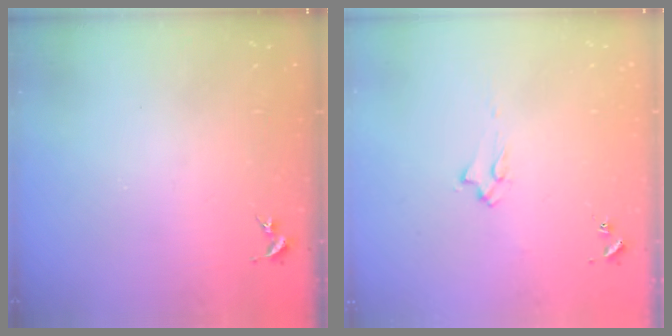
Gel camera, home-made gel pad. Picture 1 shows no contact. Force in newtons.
{"total": 2.0, "press": 2.0, "slide": 0.3}